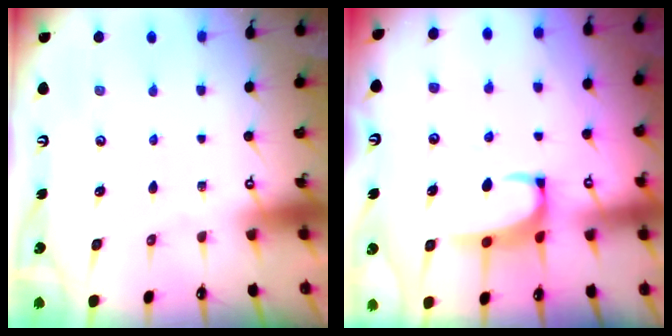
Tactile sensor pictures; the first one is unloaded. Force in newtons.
{"total": 2.5, "press": 2.4, "slide": 0.8}